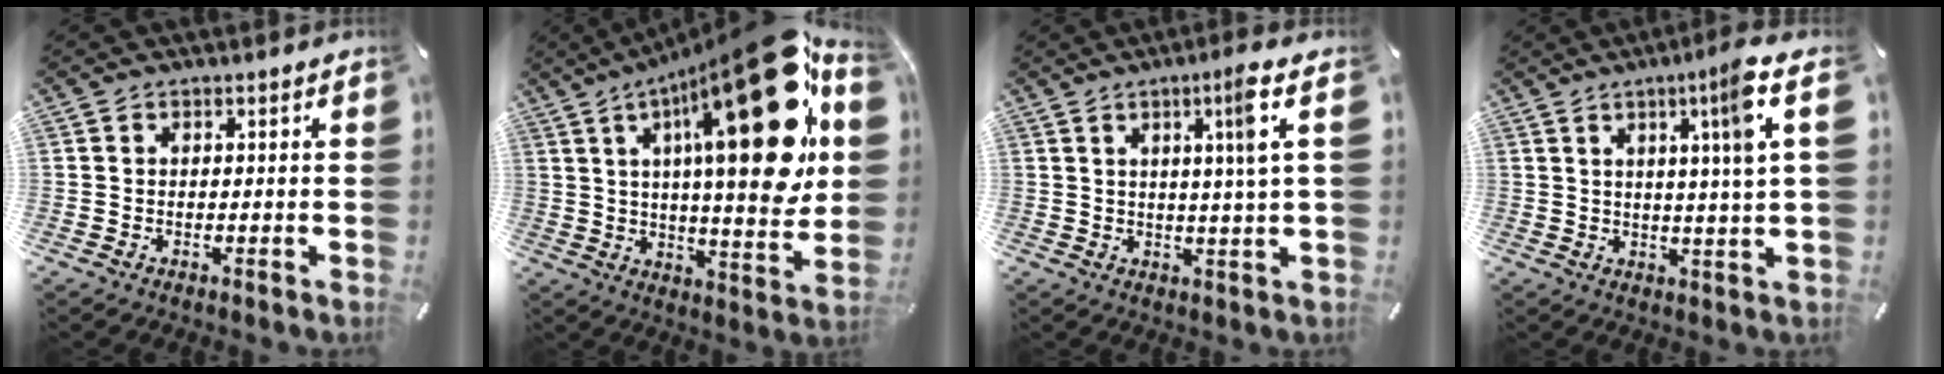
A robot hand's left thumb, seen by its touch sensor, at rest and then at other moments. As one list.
[{"total": 35.3, "force": [12.0, 12.0, 30.9], "torque": [-0.463, -0.085, 0.187]}, {"total": 7.5, "force": [3.0, -0.7, 6.9], "torque": [-0.116, -0.010, 0.039]}, {"total": 8.9, "force": [3.8, -0.9, 8.0], "torque": [-0.128, -0.015, 0.052]}]